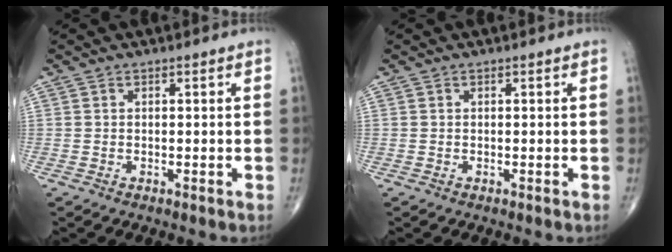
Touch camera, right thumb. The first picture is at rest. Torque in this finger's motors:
{"motor_torque": [0.02, 0.02, -0.04, 0.04, 0.00]}